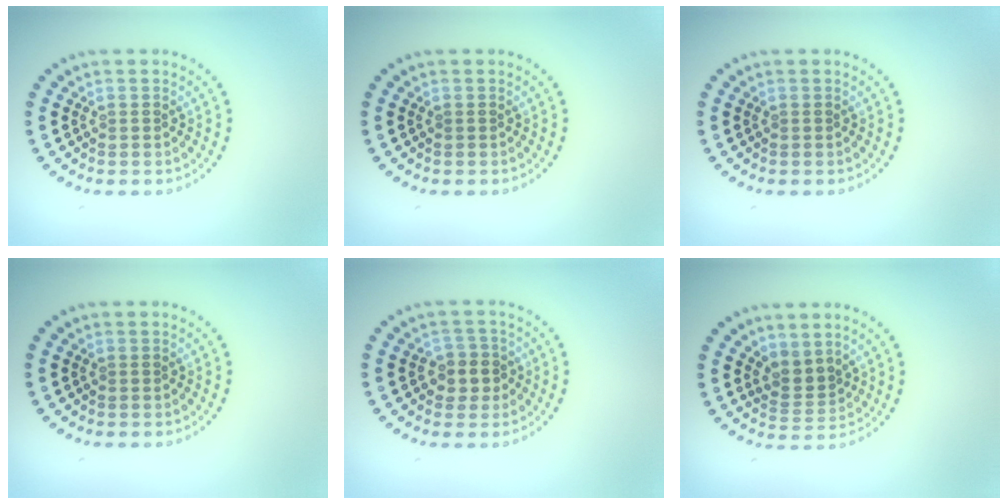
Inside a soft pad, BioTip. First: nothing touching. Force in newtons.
{"total": 0.0}
{"total": 0.0}
{"total": 0.0}
{"total": 2.3, "press": 2.1, "slide": 0.8}
{"total": 2.1, "press": 1.4, "slide": 1.6}